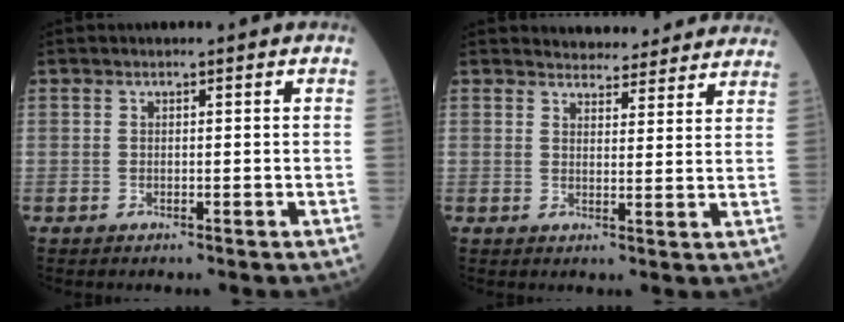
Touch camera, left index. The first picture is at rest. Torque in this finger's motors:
{"motor_torque": [-0.16, -0.19, -0.36, -0.01]}